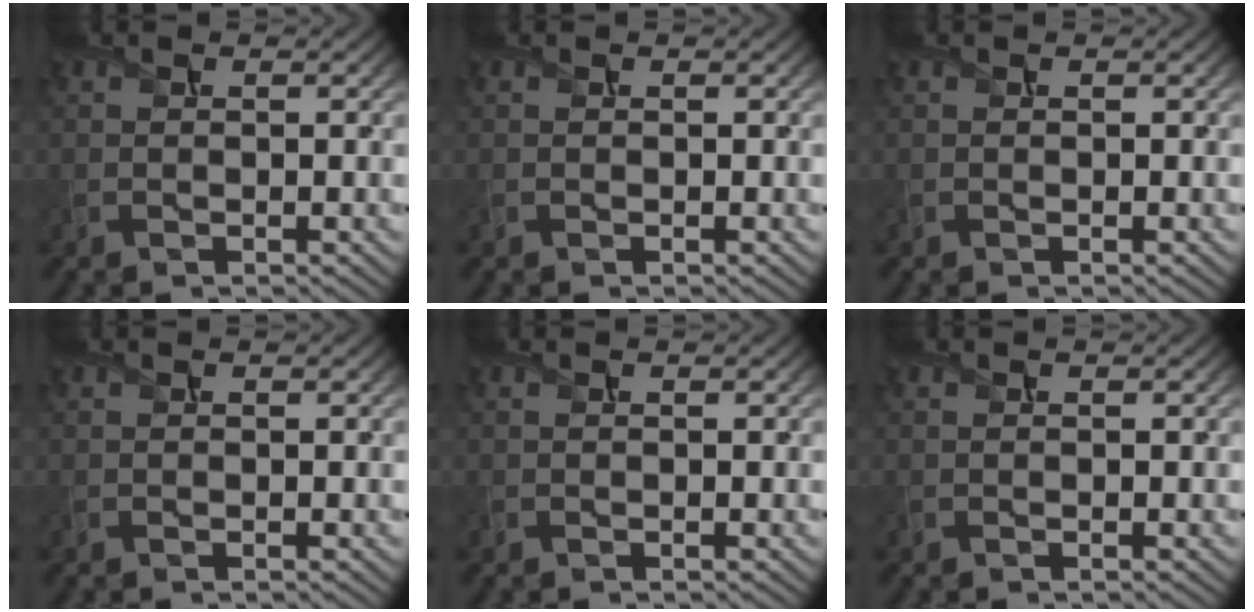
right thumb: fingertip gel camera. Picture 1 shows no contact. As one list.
[{"total": 0.0}, {"total": 0.0}, {"total": 0.0}, {"total": 0.0}, {"total": 0.0}]